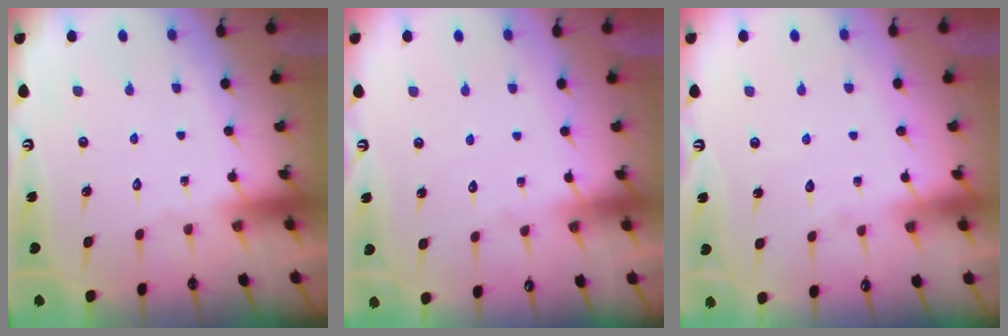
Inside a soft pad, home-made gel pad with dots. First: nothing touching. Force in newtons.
{"total": 2.0, "press": 2.0, "slide": 0.2}
{"total": 4.9, "press": 4.9, "slide": 0.4}